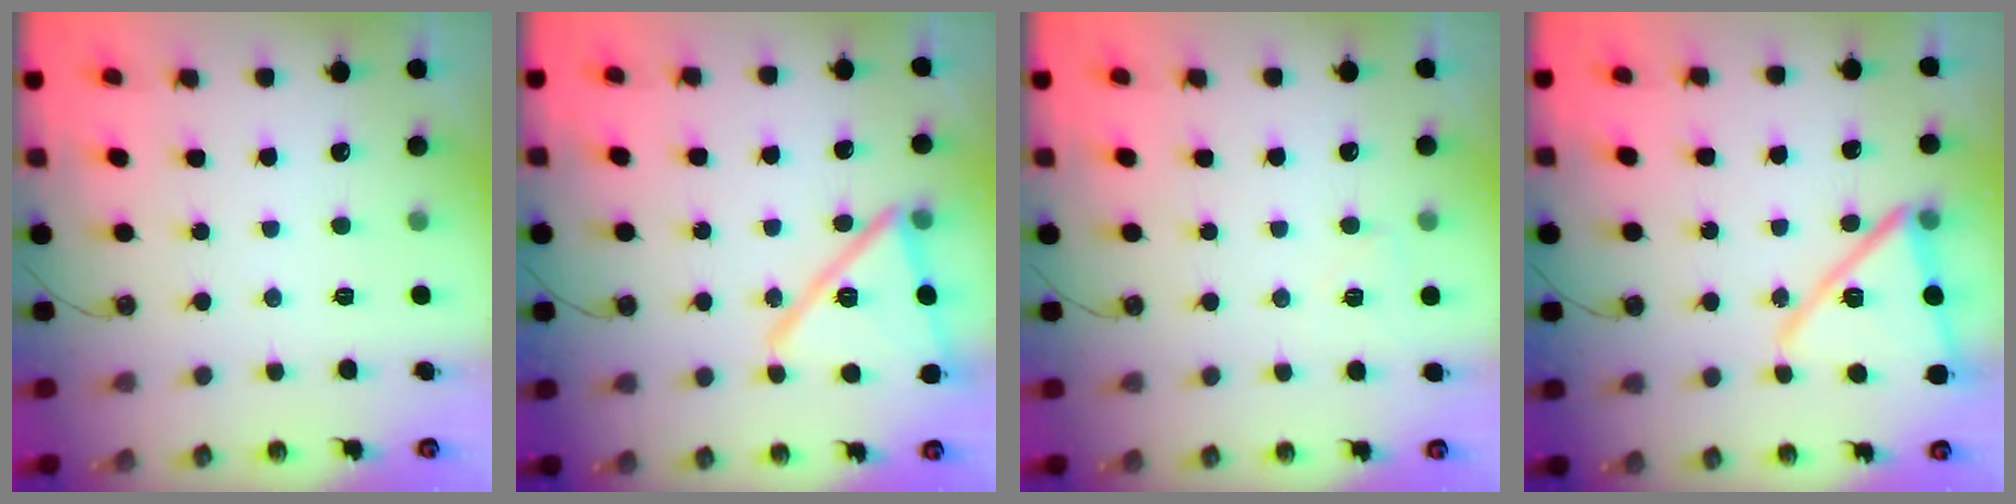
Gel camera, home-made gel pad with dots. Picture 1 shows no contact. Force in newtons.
{"total": 17.0, "press": 17.0, "slide": 1.3}
{"total": 5.1, "press": 4.5, "slide": 2.3}
{"total": 16.0, "press": 14.6, "slide": 6.4}